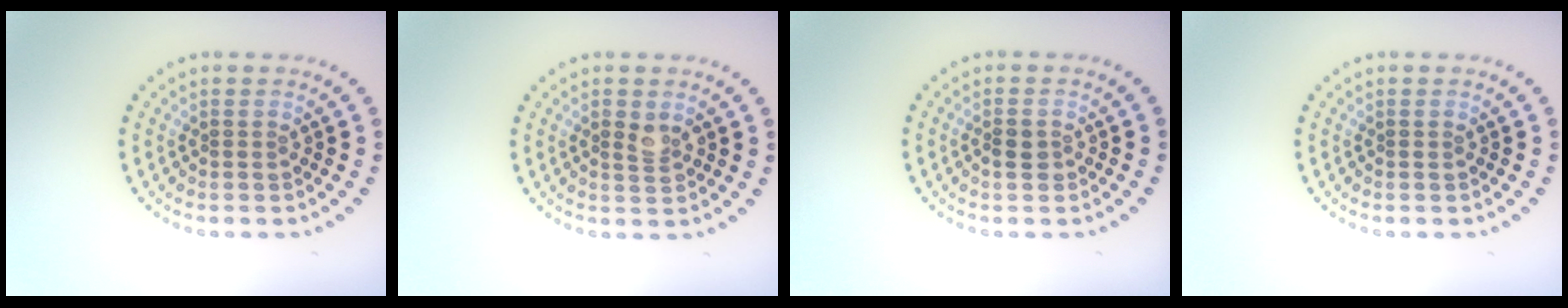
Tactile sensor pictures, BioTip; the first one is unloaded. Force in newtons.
{"total": 1.4, "press": 1.4, "slide": 0.1}
{"total": 1.5, "press": 1.5, "slide": 0.2}
{"total": 0.0}